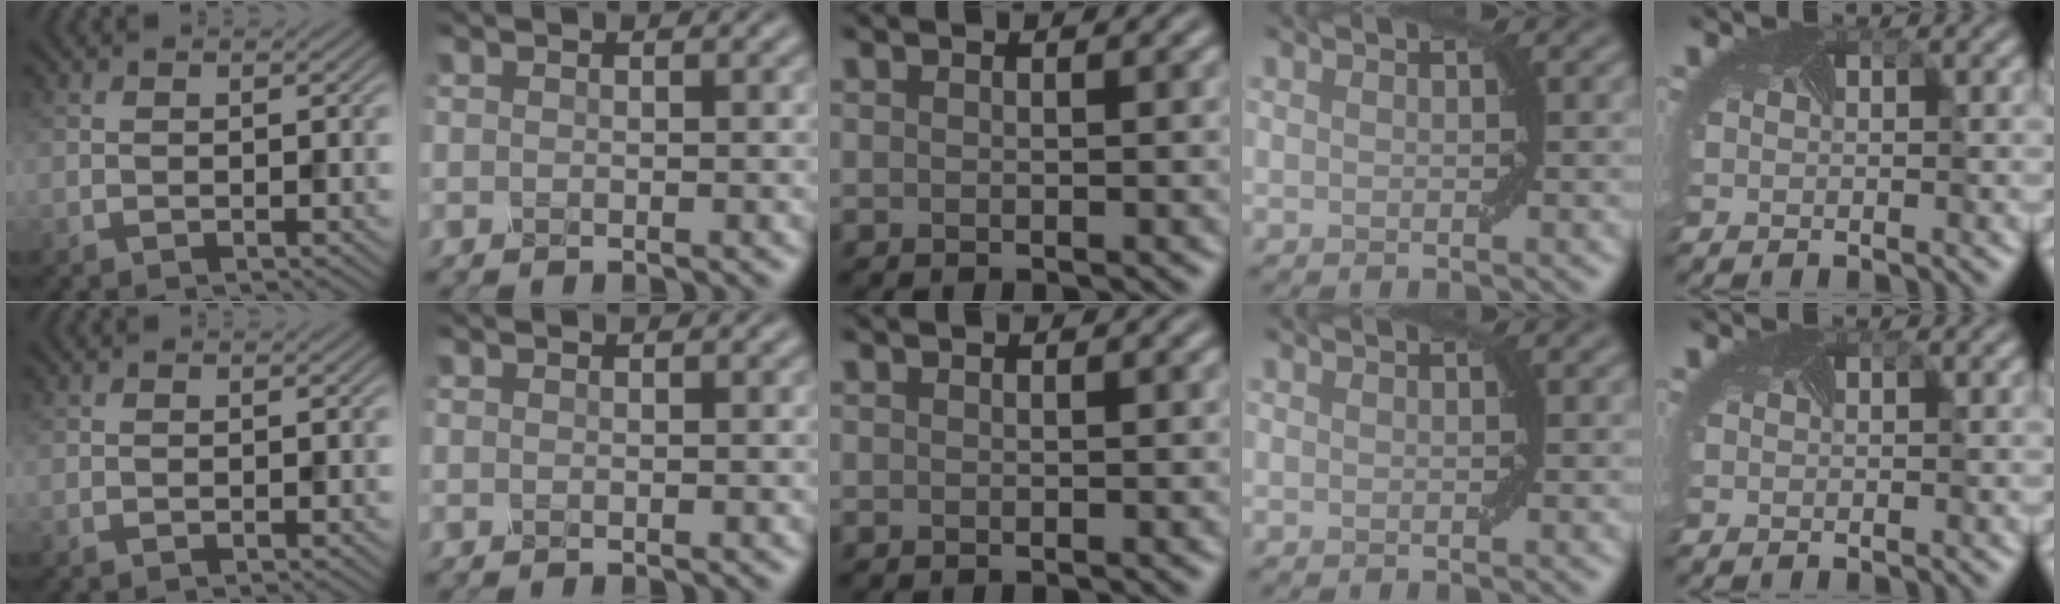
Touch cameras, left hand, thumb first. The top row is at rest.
{}